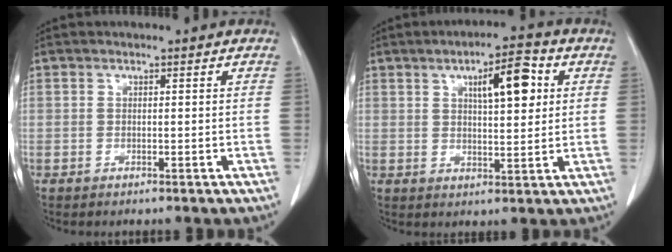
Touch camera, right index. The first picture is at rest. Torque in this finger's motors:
{"motor_torque": [0.25, 0.20, 0.25, 0.08]}